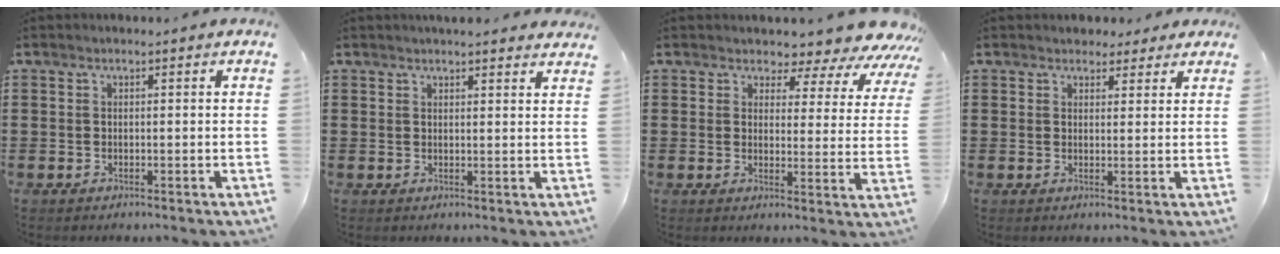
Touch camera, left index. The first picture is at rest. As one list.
[{"total": 2.3, "force": [2.2, 0.1, 0.4], "torque": [-0.014, 0.000, 0.043]}, {"total": 3.7, "force": [3.2, 1.7, 0.9], "torque": [-0.025, -0.028, 0.047]}, {"total": 2.7, "force": [2.2, 1.5, 0.4], "torque": [-0.007, 0.003, 0.039]}]